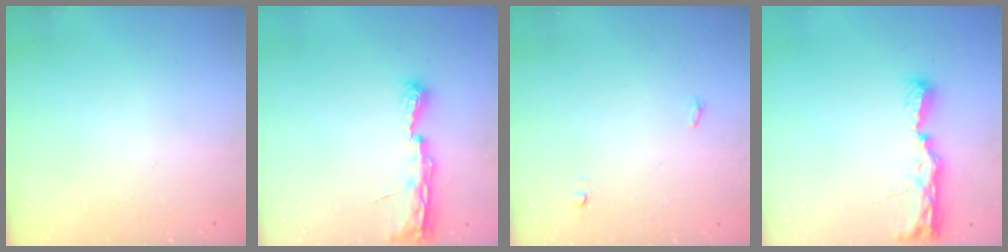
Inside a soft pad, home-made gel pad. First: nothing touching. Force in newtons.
{"total": 7.6, "press": 7.5, "slide": 0.6}
{"total": 7.3, "press": 3.8, "slide": 6.3}
{"total": 8.3, "press": 8.2, "slide": 0.8}